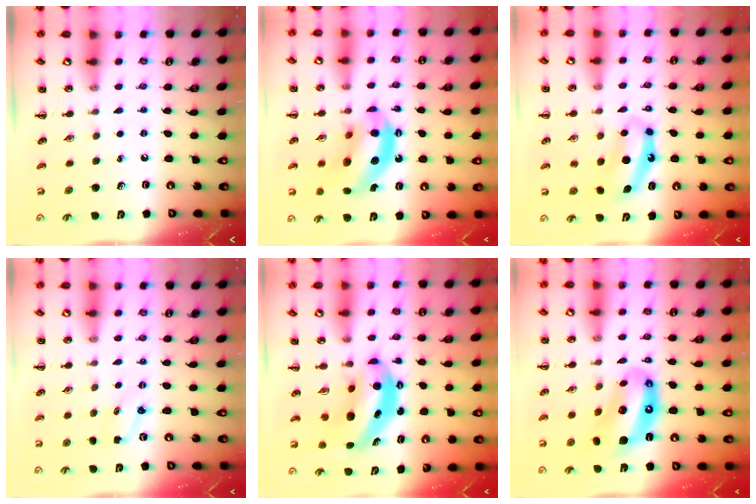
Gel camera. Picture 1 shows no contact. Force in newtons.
{"total": 13.3, "press": 12.8, "slide": 3.7}
{"total": 7.1, "press": 7.1, "slide": 0.5}
{"total": 2.2, "press": 2.1, "slide": 0.6}
{"total": 7.4, "press": 7.2, "slide": 1.7}
{"total": 13.0, "press": 12.4, "slide": 3.9}